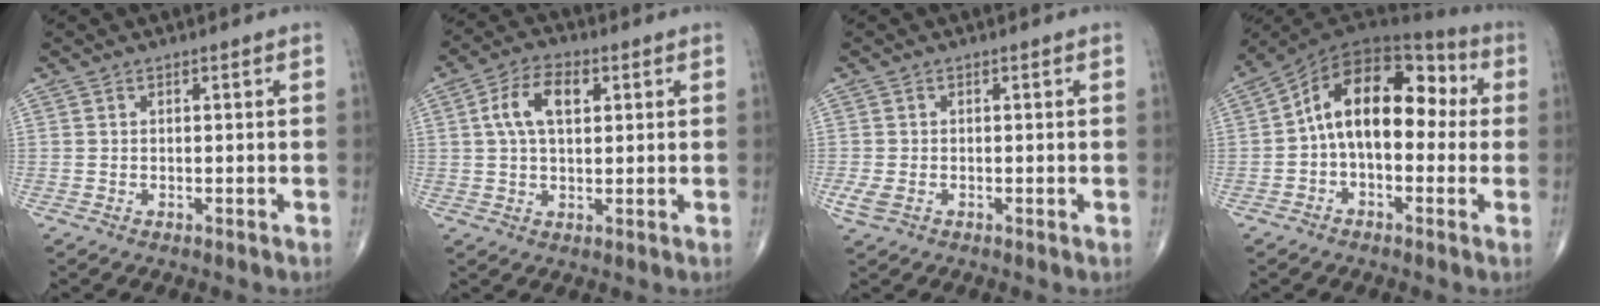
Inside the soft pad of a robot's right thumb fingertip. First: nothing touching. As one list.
[{"total": 8.3, "force": [2.2, 4.5, 6.6], "torque": [-0.118, 0.011, 0.037]}, {"total": 2.6, "force": [-0.7, 1.5, 2.0], "torque": [-0.048, -0.004, -0.016]}, {"total": 15.8, "force": [0.5, 9.6, 12.5], "torque": [-0.164, 0.053, -0.008]}]